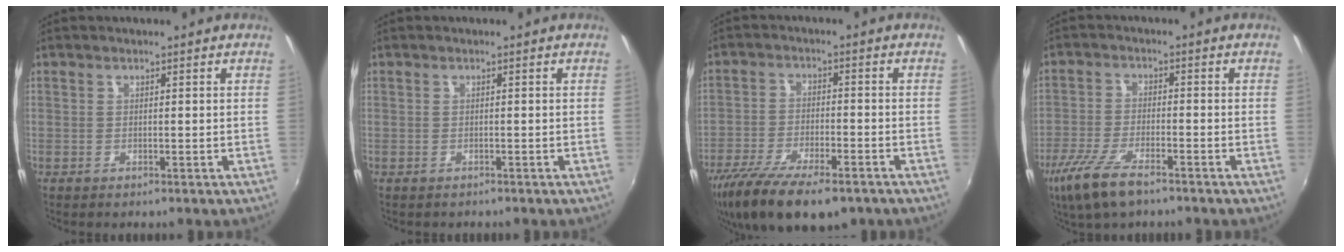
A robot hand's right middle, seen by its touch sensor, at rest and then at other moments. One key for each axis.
{"total": 0.7, "fx": -0.5, "fy": 0.4, "fz": -0.1, "tx": -0.001, "ty": -0.002, "tz": -0.007}
{"total": 17.3, "fx": -12.2, "fy": 5.9, "fz": 10.8, "tx": -0.223, "ty": -0.052, "tz": -0.207}
{"total": 9.4, "fx": -6.4, "fy": 2.7, "fz": 6.3, "tx": -0.153, "ty": -0.025, "tz": -0.126}